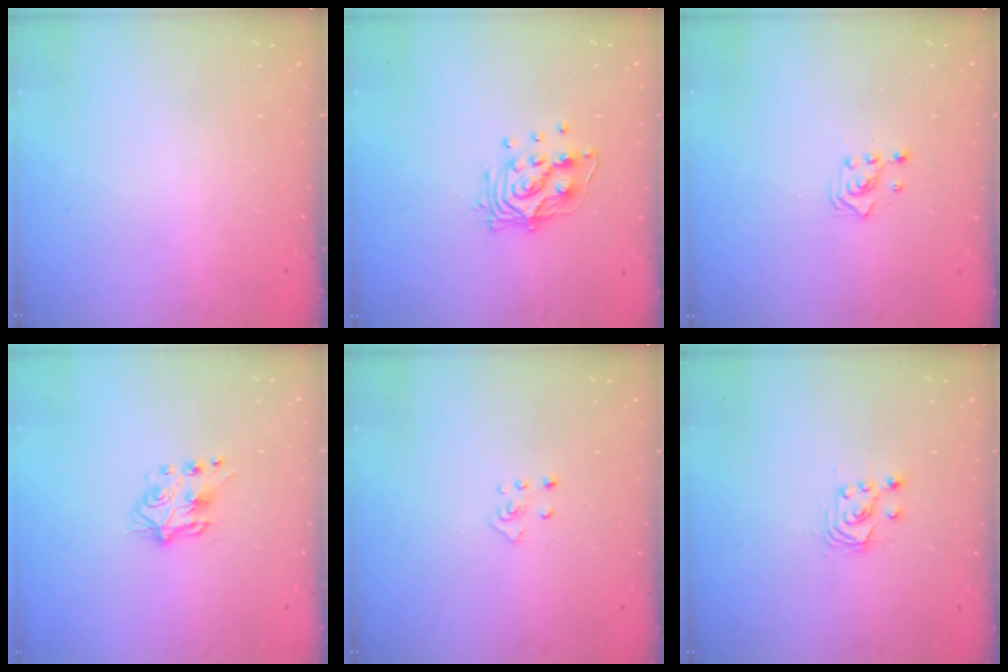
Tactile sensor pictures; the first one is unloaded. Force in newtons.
{"total": 11.2, "press": 11.2, "slide": 0.6}
{"total": 2.5, "press": 2.5, "slide": 0.3}
{"total": 6.5, "press": 6.5, "slide": 0.6}
{"total": 3.4, "press": 3.4, "slide": 0.3}
{"total": 2.9, "press": 2.9, "slide": 0.2}